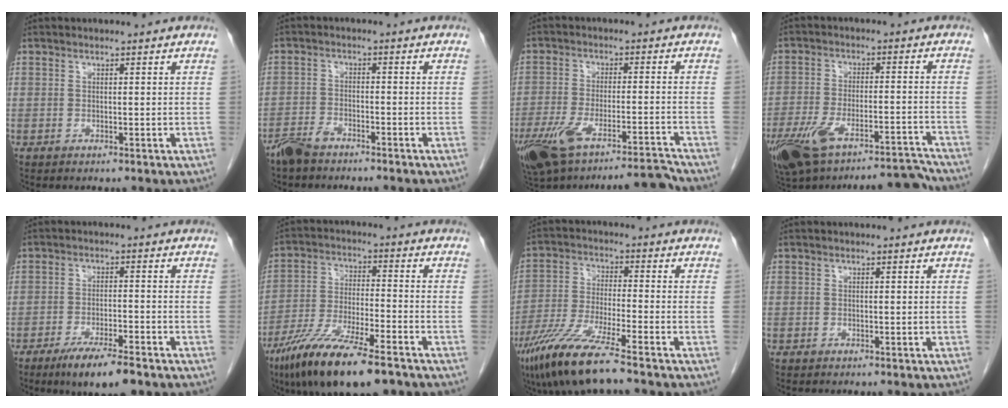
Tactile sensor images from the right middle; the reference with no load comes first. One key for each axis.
{"total": 4.2, "fx": -3.7, "fy": 1.2, "fz": 1.6, "tx": -0.034, "ty": -0.004, "tz": -0.069}
{"total": 11.9, "fx": -9.9, "fy": 1.3, "fz": 6.5, "tx": -0.117, "ty": 0.011, "tz": -0.166}
{"total": 13.2, "fx": -11.0, "fy": 2.7, "fz": 6.7, "tx": -0.118, "ty": 0.025, "tz": -0.183}
{"total": 8.4, "fx": -5.9, "fy": 1.3, "fz": 5.8, "tx": -0.097, "ty": -0.014, "tz": -0.096}
{"total": 15.4, "fx": -10.5, "fy": 2.7, "fz": 10.9, "tx": -0.214, "ty": -0.036, "tz": -0.189}
{"total": 11.3, "fx": -7.9, "fy": 0.6, "fz": 8.1, "tx": -0.169, "ty": -0.033, "tz": -0.150}
{"total": 0.0}